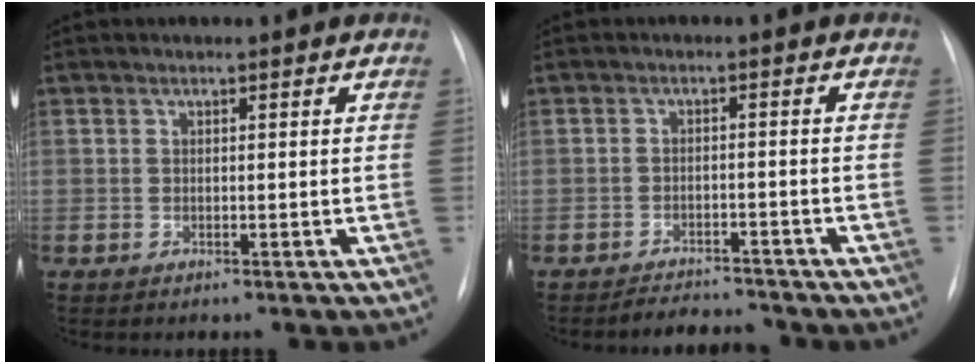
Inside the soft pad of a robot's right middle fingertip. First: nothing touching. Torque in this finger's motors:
{"motor_torque": [0.04, -0.28, -0.01, -0.04]}